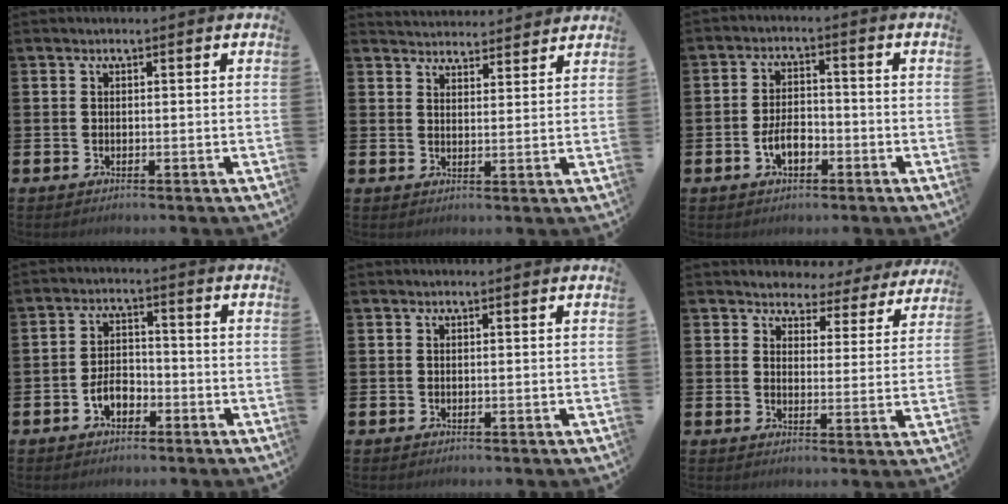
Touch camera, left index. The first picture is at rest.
{"total": 3.9, "force": [3.8, 0.6, -0.3], "torque": [-0.006, -0.021, 0.070]}
{"total": 4.1, "force": [-1.6, 2.2, 3.1], "torque": [-0.044, 0.004, -0.032]}
{"total": 3.5, "force": [-1.9, 2.1, 1.9], "torque": [-0.035, 0.006, -0.040]}
{"total": 0.0}
{"total": 3.4, "force": [3.2, 1.3, 0.0], "torque": [-0.020, -0.028, 0.050]}